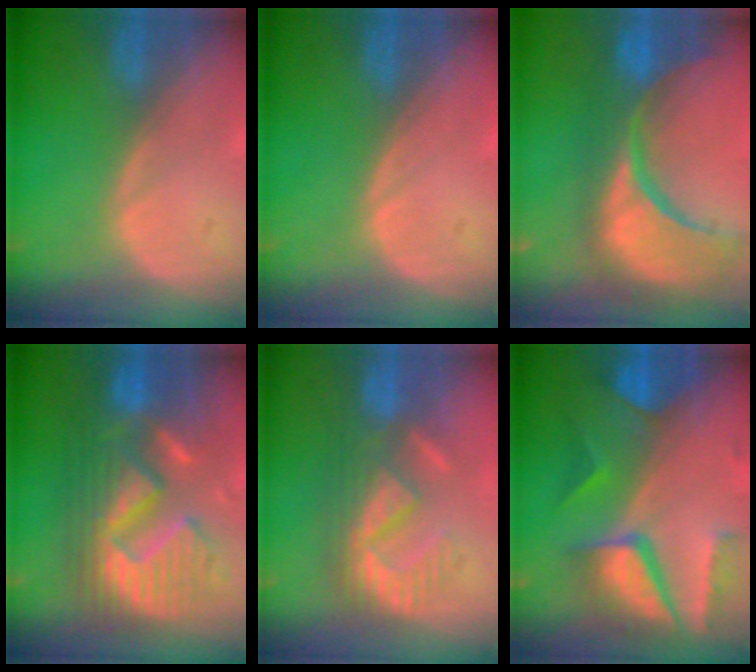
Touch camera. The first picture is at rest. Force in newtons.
{"total": 0.0}
{"total": 15.3, "press": 12.2, "slide": 9.3}
{"total": 13.2, "press": 13.1, "slide": 1.4}
{"total": 8.4, "press": 8.2, "slide": 1.9}
{"total": 10.4, "press": 8.8, "slide": 5.5}